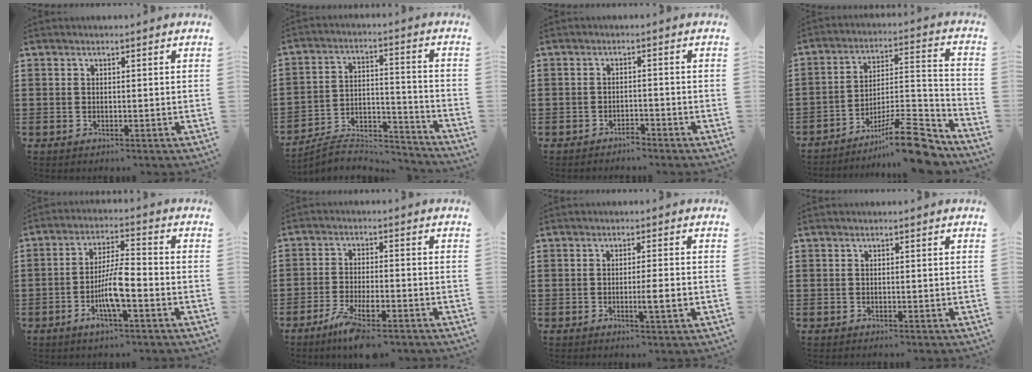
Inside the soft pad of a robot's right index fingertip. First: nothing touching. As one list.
[{"total": 6.6, "force": [-6.2, 1.4, 1.9], "torque": [-0.032, 0.008, -0.120]}, {"total": 1.7, "force": [-1.7, 0.1, 0.1], "torque": [-0.008, -0.001, -0.037]}, {"total": 13.0, "force": [-9.9, 2.6, 8.1], "torque": [-0.108, 0.047, -0.174]}, {"total": 7.2, "force": [-2.6, 1.3, 6.6], "torque": [-0.137, -0.008, -0.054]}, {"total": 5.1, "force": [-3.8, 1.0, 3.3], "torque": [-0.069, -0.004, -0.072]}, {"total": 3.8, "force": [-1.0, 0.1, 3.6], "torque": [-0.061, -0.006, -0.018]}, {"total": 0.0}]